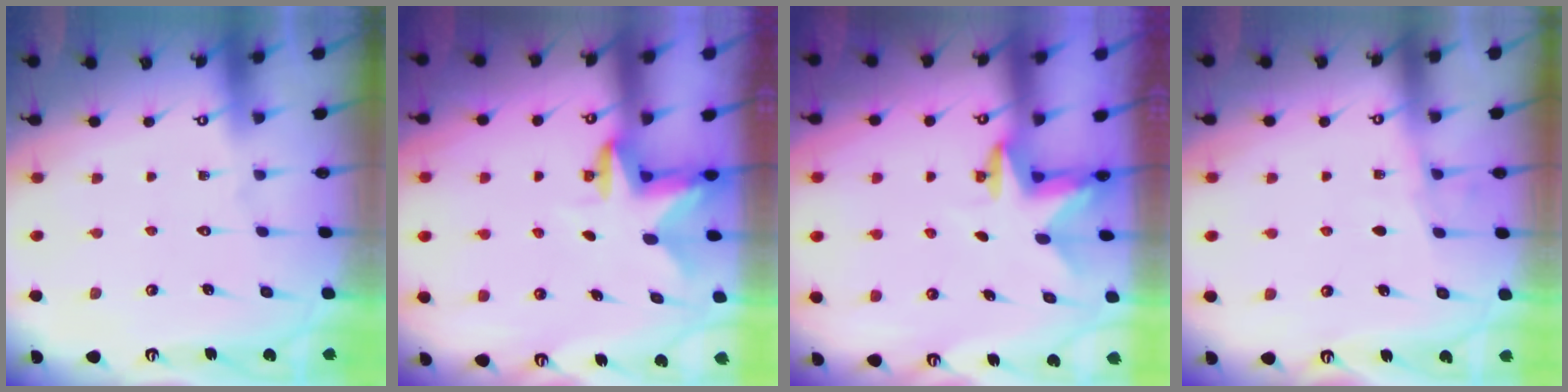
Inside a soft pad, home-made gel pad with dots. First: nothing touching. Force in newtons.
{"total": 2.6, "press": 2.6, "slide": 0.5}
{"total": 2.3, "press": 2.3, "slide": 0.4}
{"total": 3.5, "press": 3.5, "slide": 0.5}